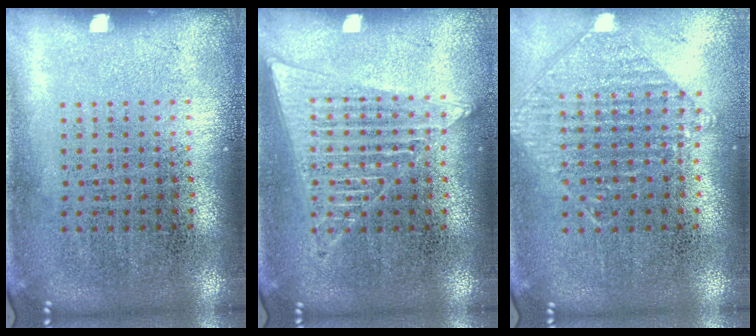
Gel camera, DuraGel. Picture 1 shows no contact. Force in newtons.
{"total": 1.3, "press": 1.3, "slide": 0.1}
{"total": 0.9, "press": 0.9, "slide": 0.1}